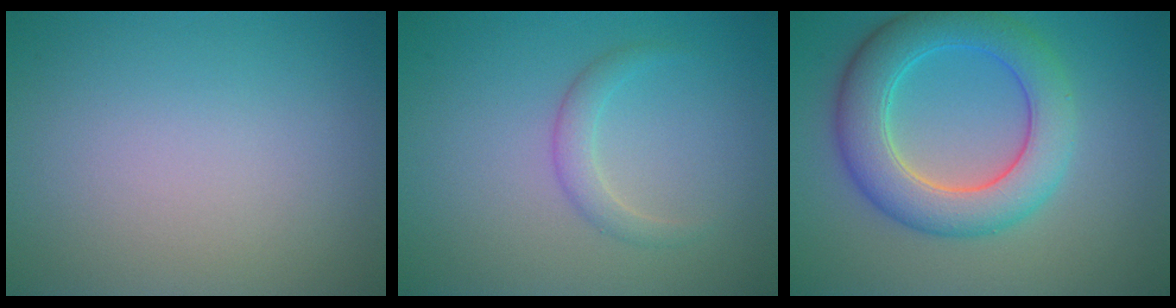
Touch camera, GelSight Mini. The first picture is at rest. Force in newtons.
{"total": 1.7, "press": 1.7, "slide": 0.1}
{"total": 6.9, "press": 6.9, "slide": 0.2}